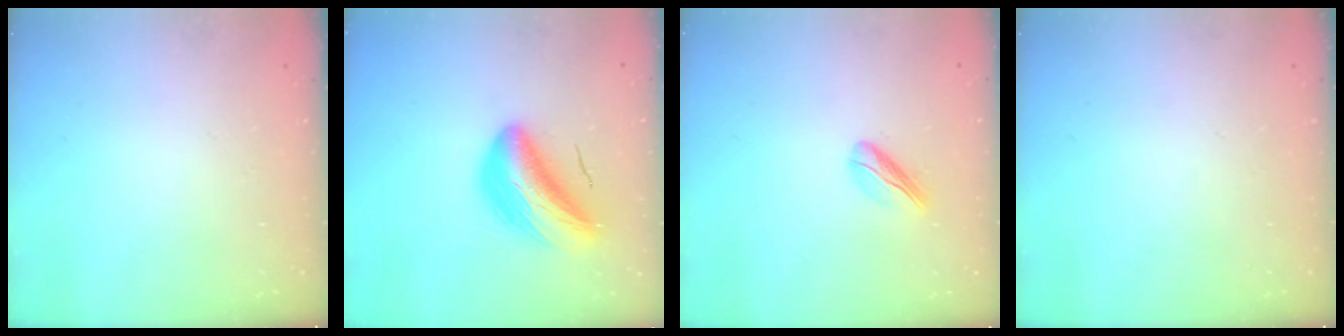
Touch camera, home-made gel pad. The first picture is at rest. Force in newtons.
{"total": 11.2, "press": 10.7, "slide": 3.2}
{"total": 4.7, "press": 4.6, "slide": 1.0}
{"total": 0.0}